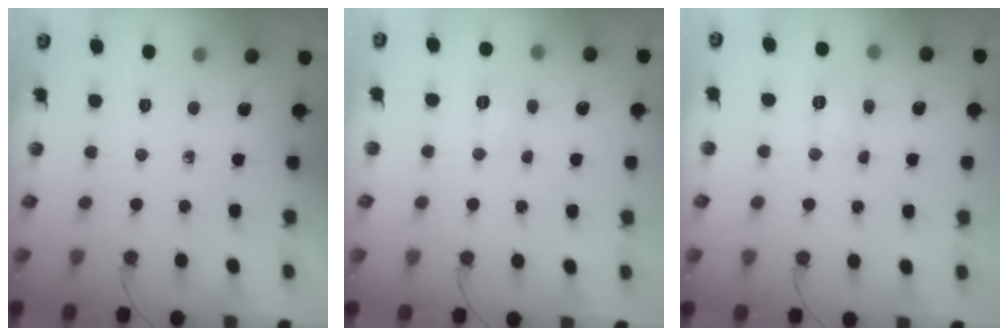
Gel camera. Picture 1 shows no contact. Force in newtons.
{"total": 4.1, "press": 4.0, "slide": 0.4}
{"total": 4.1, "press": 4.1, "slide": 0.4}